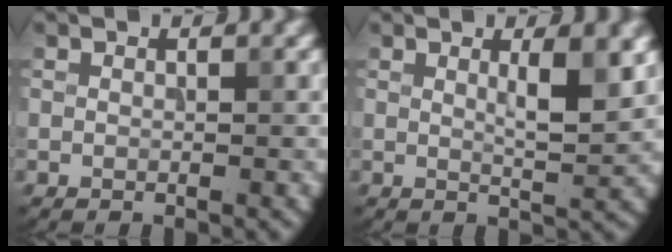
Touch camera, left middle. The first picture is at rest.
{"total": 3.6, "force": [1.2, 0.7, 3.4], "torque": [-0.049, -0.003, 0.018]}